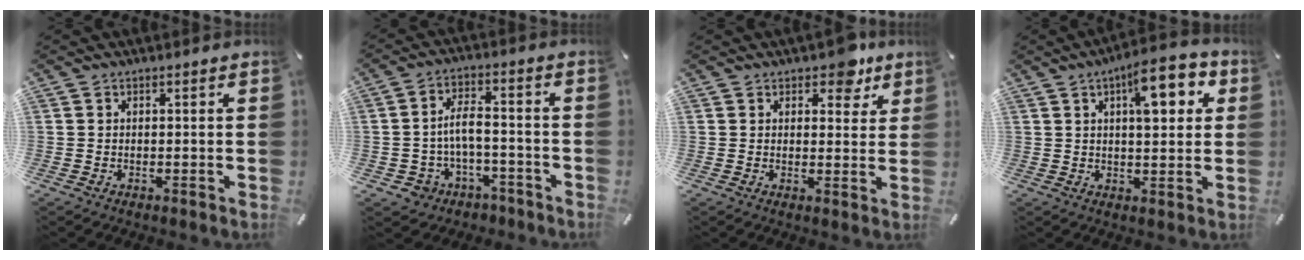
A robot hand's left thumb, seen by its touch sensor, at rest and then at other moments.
{"total": 7.1, "force": [-1.5, 5.3, 4.6], "torque": [-0.097, 0.013, -0.030]}
{"total": 6.5, "force": [4.4, 3.6, 3.3], "torque": [-0.021, -0.024, 0.069]}
{"total": 10.4, "force": [4.5, 4.0, 8.5], "torque": [-0.114, -0.019, 0.067]}